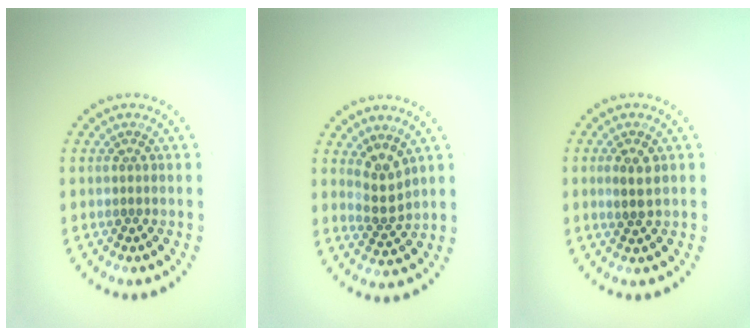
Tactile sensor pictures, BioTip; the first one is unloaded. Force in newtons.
{"total": 2.3, "press": 1.8, "slide": 1.5}
{"total": 1.9, "press": 1.8, "slide": 0.5}